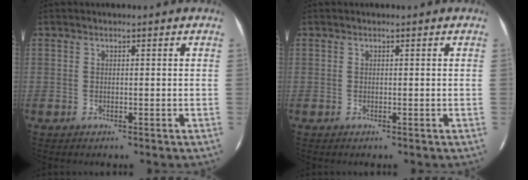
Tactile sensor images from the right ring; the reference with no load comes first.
{"total": 0.0}